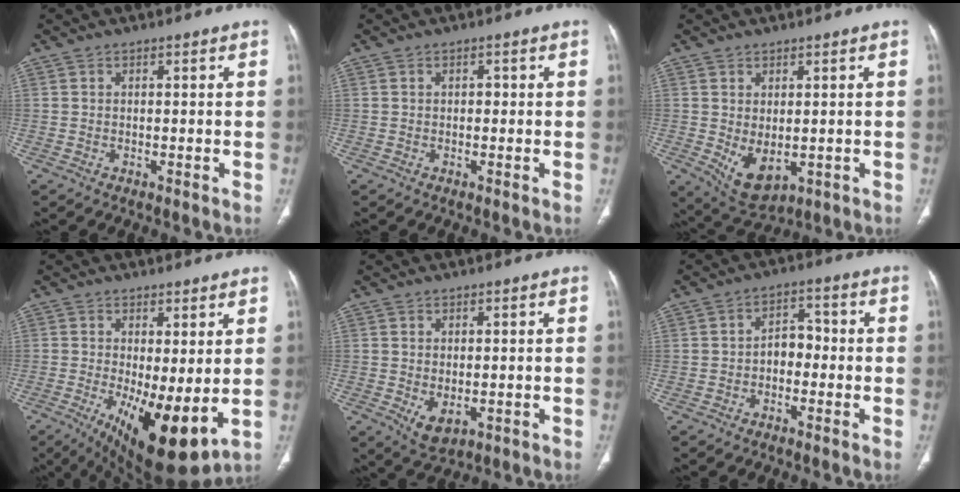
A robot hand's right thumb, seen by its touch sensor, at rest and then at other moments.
{"total": 0.6, "force": [0.0, 0.5, 0.4], "torque": [-0.002, 0.003, -0.002]}
{"total": 6.8, "force": [-0.8, 3.9, 5.6], "torque": [-0.084, -0.010, 0.010]}
{"total": 13.1, "force": [-1.6, 4.5, 12.2], "torque": [-0.192, -0.030, -0.007]}
{"total": 4.1, "force": [-0.8, 2.3, 3.3], "torque": [-0.054, -0.007, 0.003]}
{"total": 4.3, "force": [-1.1, 3.0, 2.8], "torque": [-0.024, 0.023, -0.028]}